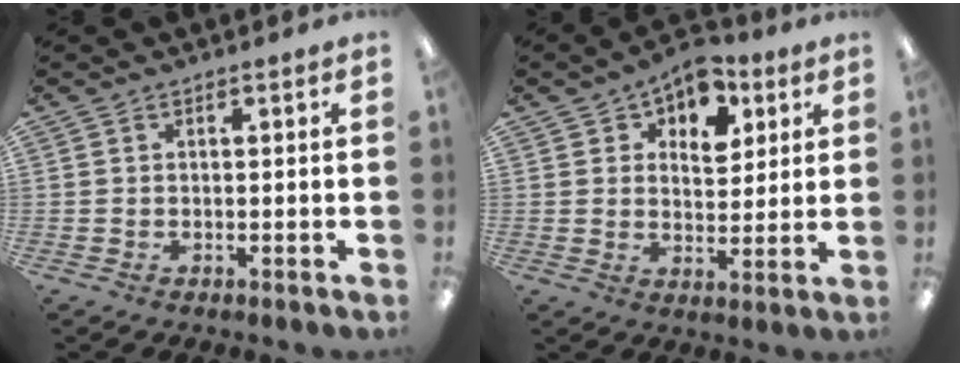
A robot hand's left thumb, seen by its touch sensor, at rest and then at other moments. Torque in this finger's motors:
{"motor_torque": [0.34, 0.31, 0.10, -0.17, 0.04]}